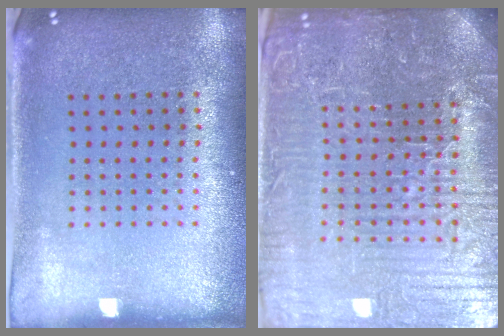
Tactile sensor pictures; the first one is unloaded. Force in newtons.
{"total": 6.7, "press": 6.0, "slide": 2.9}